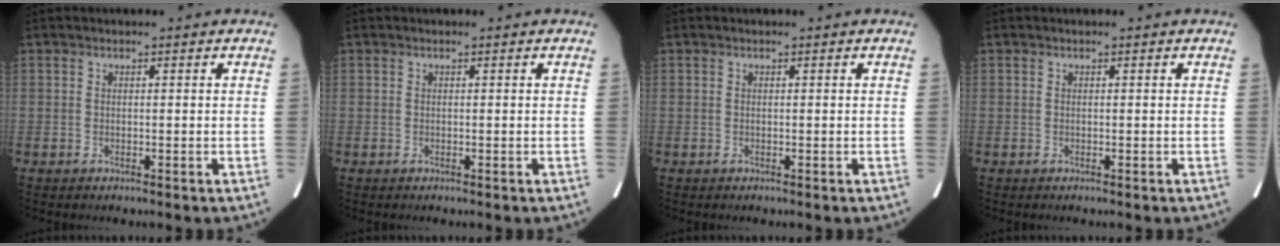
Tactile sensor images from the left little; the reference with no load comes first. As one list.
[{"total": 0.0}, {"total": 0.0}, {"total": 0.0}]